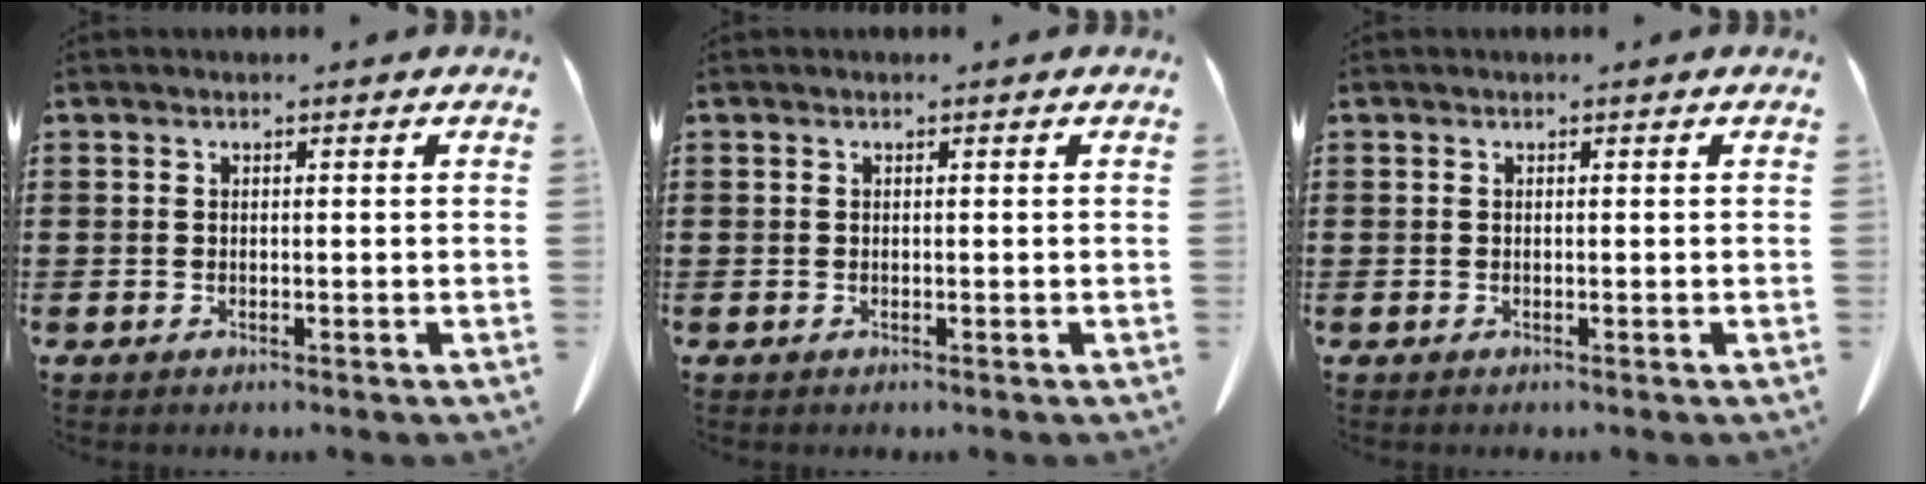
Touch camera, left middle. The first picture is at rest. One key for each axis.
{"total": 0.0}
{"total": 0.0}